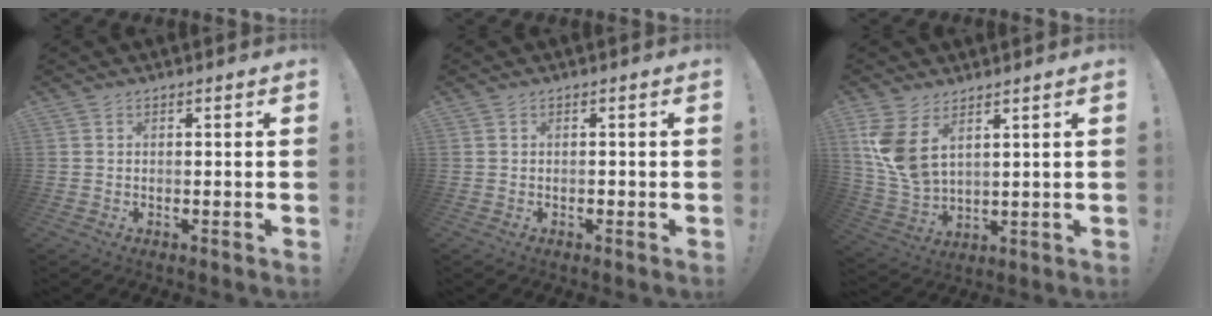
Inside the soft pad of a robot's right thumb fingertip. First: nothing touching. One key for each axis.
{"total": 0.7, "fx": -0.6, "fy": 0.3, "fz": 0.2, "tx": -0.009, "ty": 0.004, "tz": -0.010}
{"total": 10.0, "fx": 5.1, "fy": 5.3, "fz": 6.8, "tx": -0.140, "ty": -0.037, "tz": 0.100}